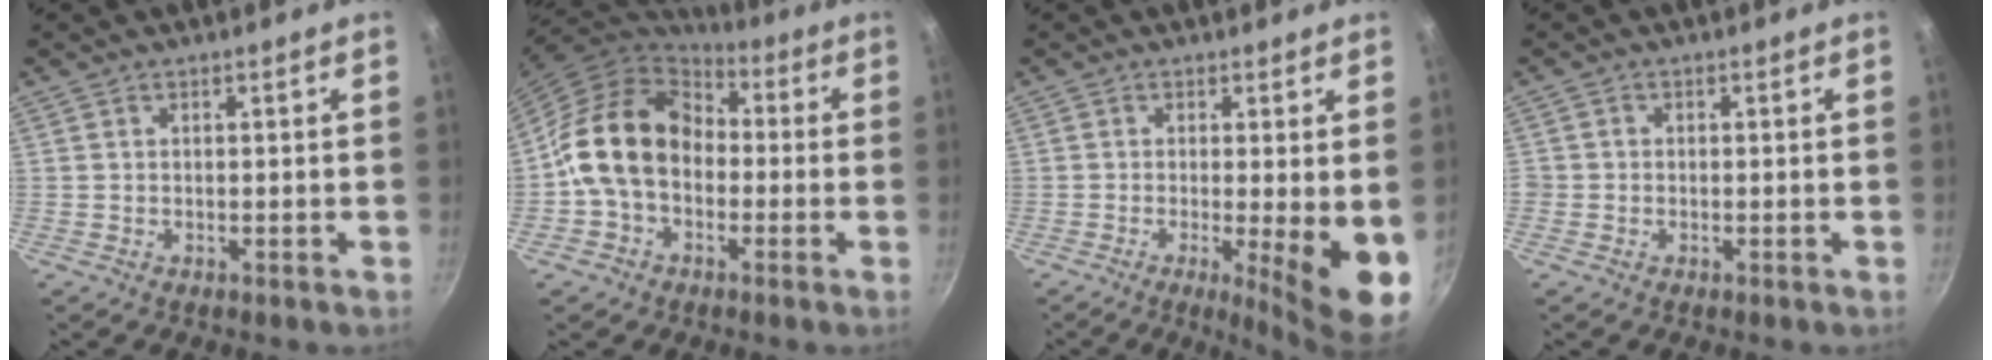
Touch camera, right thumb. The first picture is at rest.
{"total": 15.4, "force": [-1.0, 11.9, 9.8], "torque": [-0.138, 0.043, -0.033]}
{"total": 9.8, "force": [-1.4, 1.3, 9.6], "torque": [-0.127, -0.019, -0.015]}
{"total": 1.1, "force": [-0.4, 1.0, 0.2], "torque": [-0.003, 0.001, -0.009]}